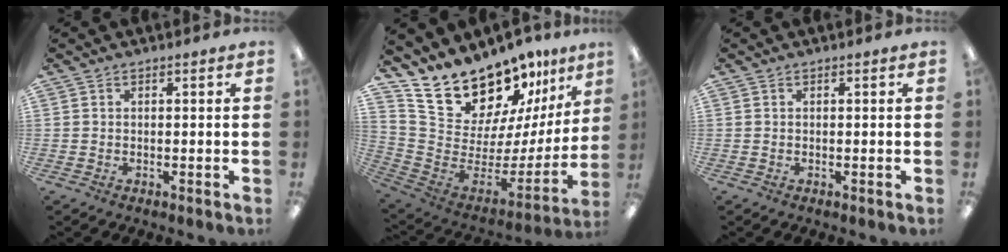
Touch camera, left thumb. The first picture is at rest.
{"total": 21.2, "force": [17.9, 8.8, 7.2], "torque": [-0.120, -0.151, 0.334]}
{"total": 0.0}